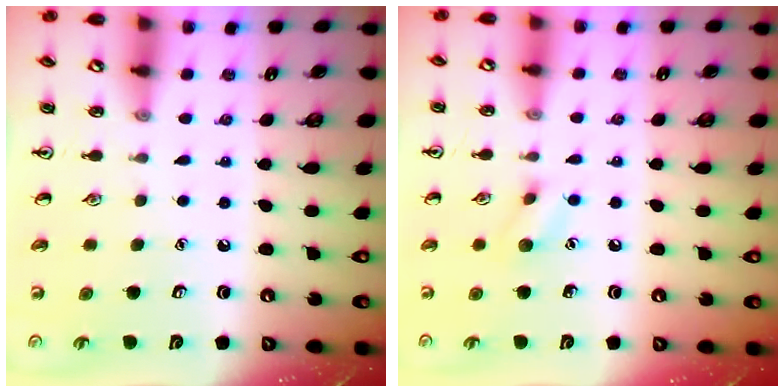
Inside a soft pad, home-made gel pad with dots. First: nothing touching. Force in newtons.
{"total": 7.5, "press": 7.3, "slide": 1.4}